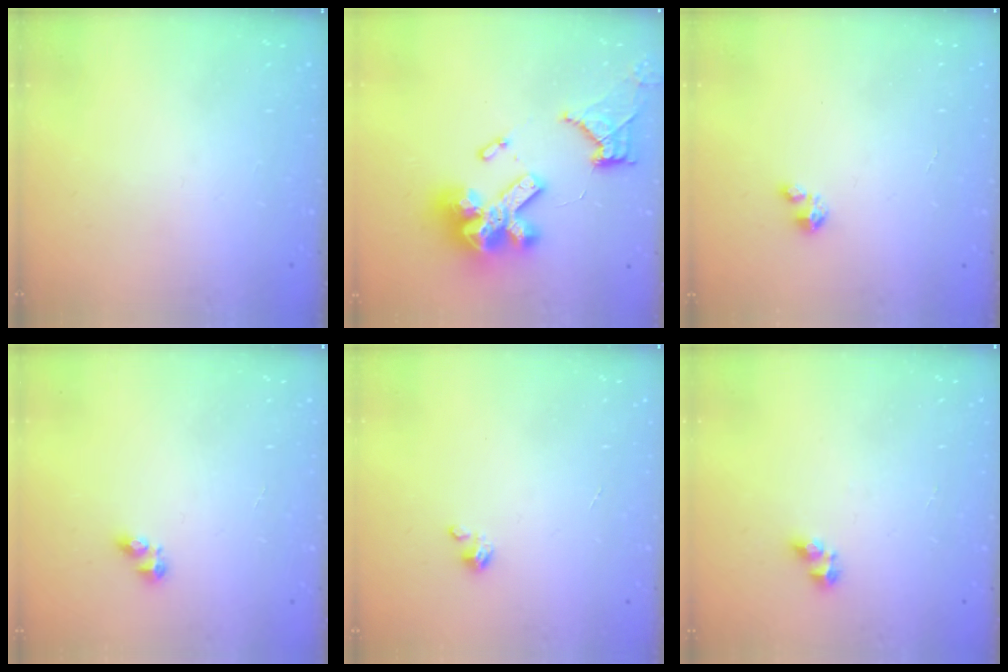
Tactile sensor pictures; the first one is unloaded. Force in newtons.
{"total": 19.6, "press": 18.8, "slide": 5.5}
{"total": 2.0, "press": 2.0, "slide": 0.1}
{"total": 3.9, "press": 3.9, "slide": 0.5}
{"total": 1.4, "press": 1.4, "slide": 0.3}
{"total": 3.7, "press": 3.7, "slide": 0.3}